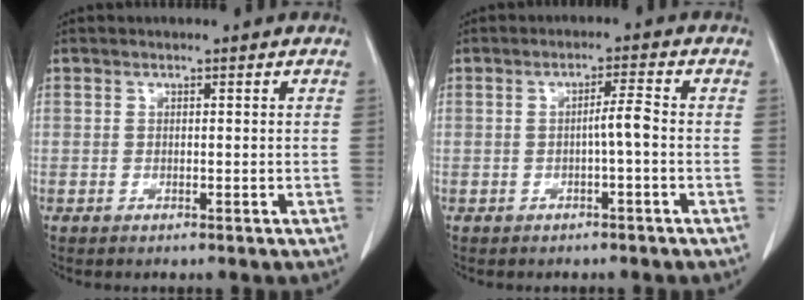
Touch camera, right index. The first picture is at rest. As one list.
[{"total": 2.7, "force": [-0.6, -0.1, 2.6], "torque": [-0.040, 0.003, -0.012]}]